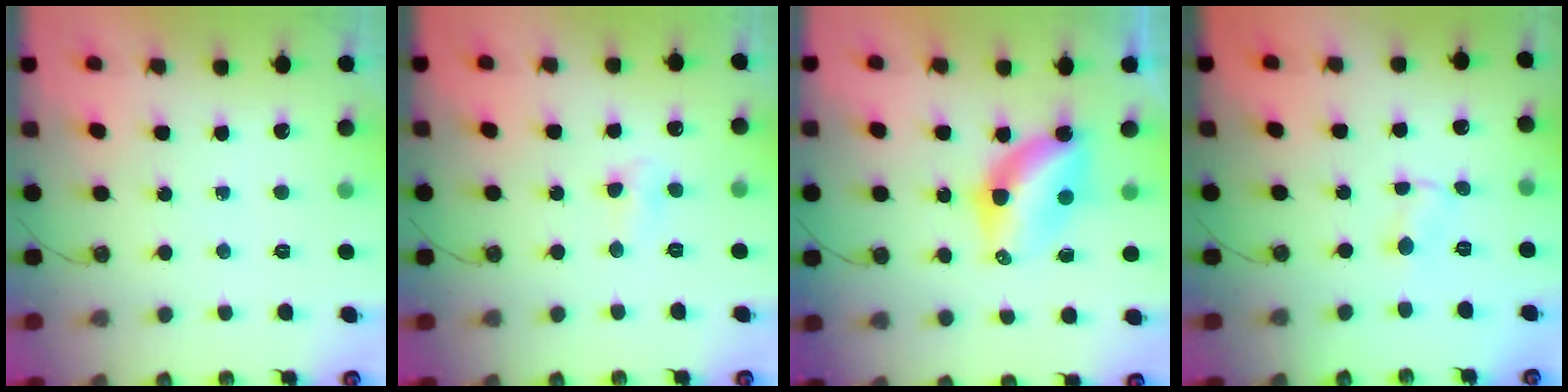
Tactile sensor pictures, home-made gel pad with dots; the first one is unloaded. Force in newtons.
{"total": 4.6, "press": 4.5, "slide": 0.8}
{"total": 7.0, "press": 7.0, "slide": 0.5}
{"total": 0.7, "press": 0.7, "slide": 0.1}